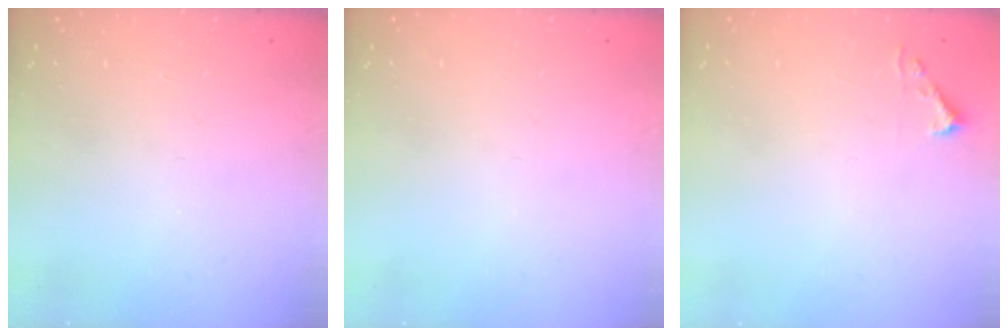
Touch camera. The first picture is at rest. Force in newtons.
{"total": 0.0}
{"total": 3.7, "press": 3.7, "slide": 0.4}